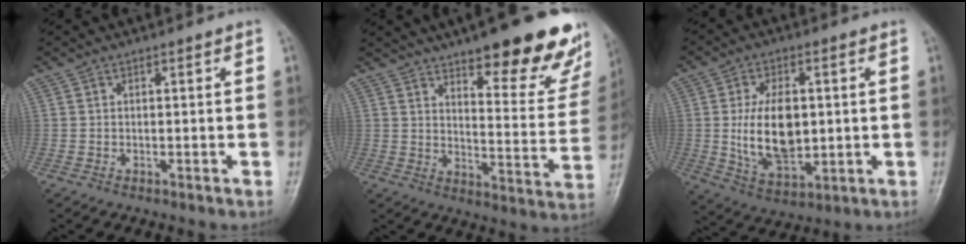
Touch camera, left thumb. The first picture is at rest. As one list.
[{"total": 21.8, "force": [14.2, 6.5, 15.2], "torque": [-0.151, -0.075, 0.189]}, {"total": 13.1, "force": [0.6, 7.4, 10.8], "torque": [-0.178, -0.010, 0.022]}]